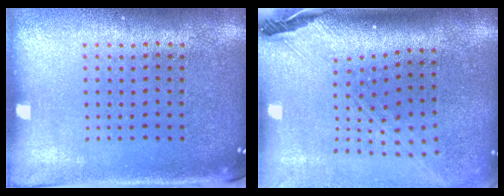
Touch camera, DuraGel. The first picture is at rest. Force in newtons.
{"total": 2.9, "press": 2.0, "slide": 2.0}